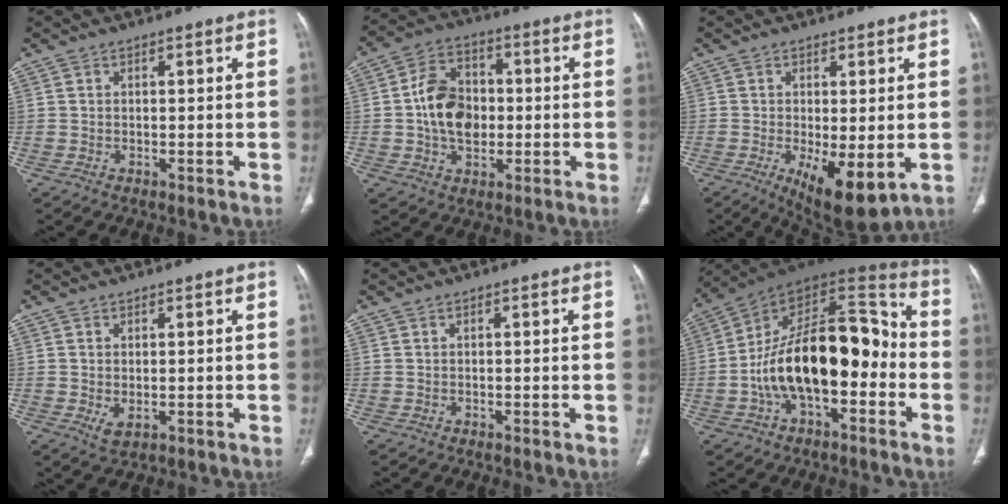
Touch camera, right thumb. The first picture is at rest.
{"total": 11.9, "force": [-0.5, 8.6, 8.2], "torque": [-0.120, 0.018, -0.013]}
{"total": 10.3, "force": [-2.5, 3.8, 9.2], "torque": [-0.146, -0.025, -0.028]}
{"total": 2.7, "force": [-0.2, 1.5, 2.2], "torque": [-0.042, -0.008, 0.005]}
{"total": 0.0}
{"total": 23.3, "force": [-4.1, 12.3, 19.4], "torque": [-0.298, 0.060, -0.068]}